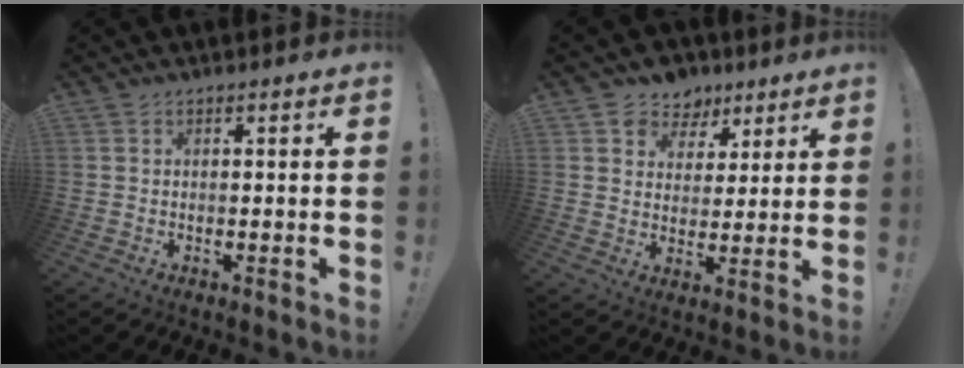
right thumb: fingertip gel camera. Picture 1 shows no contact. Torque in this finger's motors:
{"motor_torque": [0.60, 1.11, 0.30, 0.33, 0.00]}